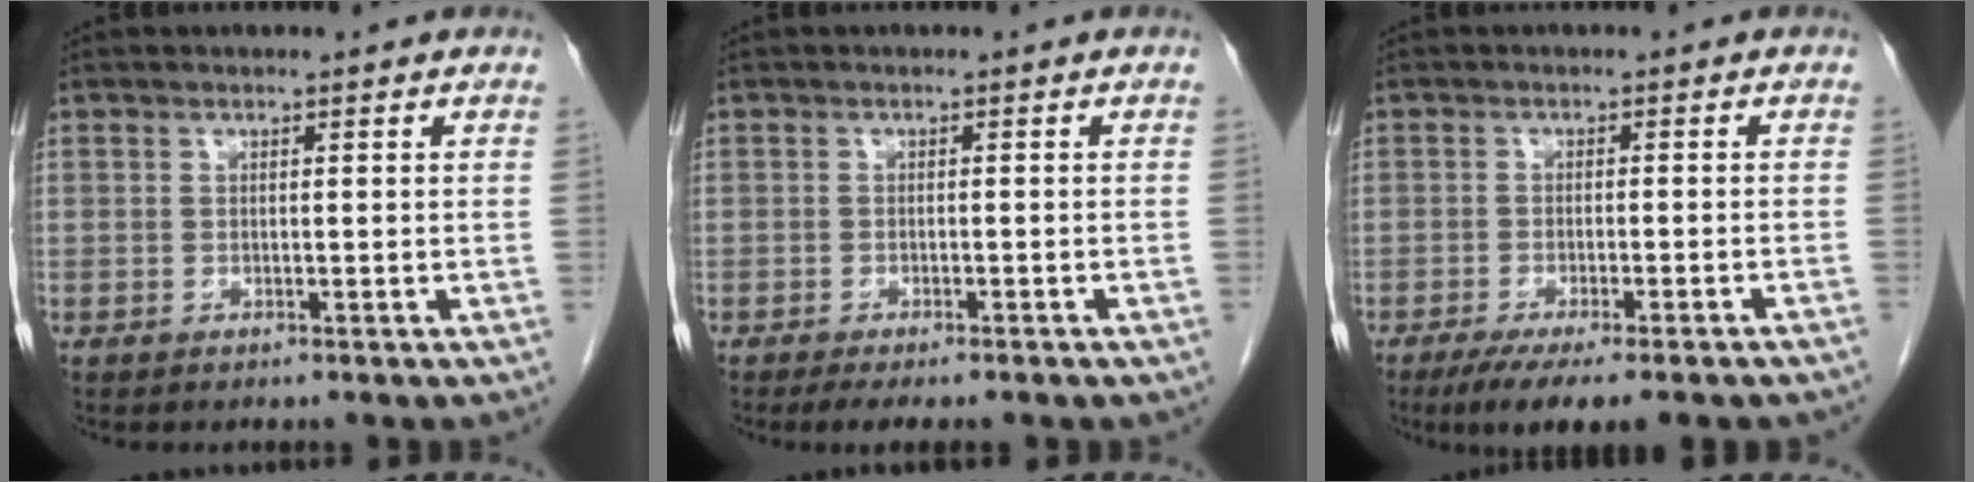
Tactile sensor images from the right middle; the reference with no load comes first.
{"total": 6.9, "force": [-5.5, 1.8, 3.7], "torque": [-0.043, -0.007, -0.070]}
{"total": 12.8, "force": [-10.3, 2.1, 7.4], "torque": [-0.089, -0.015, -0.141]}